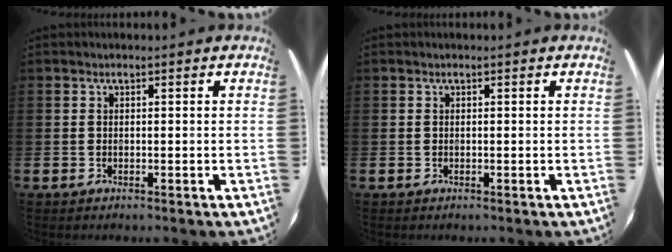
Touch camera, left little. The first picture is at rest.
{"total": 0.0}